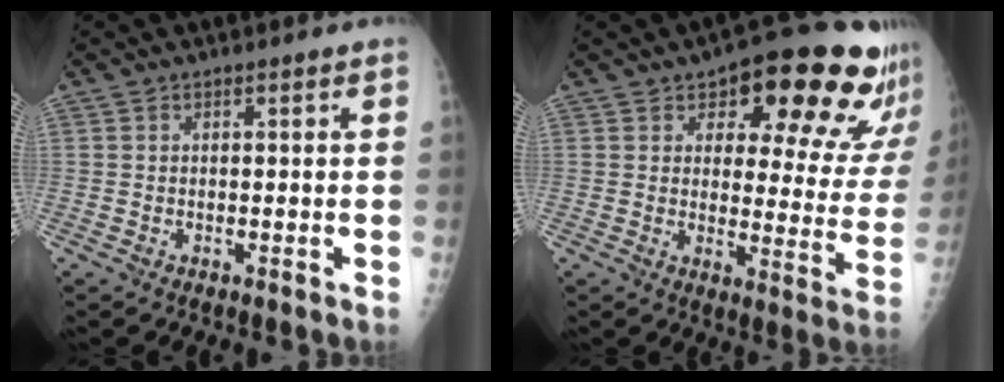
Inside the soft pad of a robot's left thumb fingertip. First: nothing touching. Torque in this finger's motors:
{"motor_torque": [0.30, 0.57, -0.02, -0.18, 0.12]}